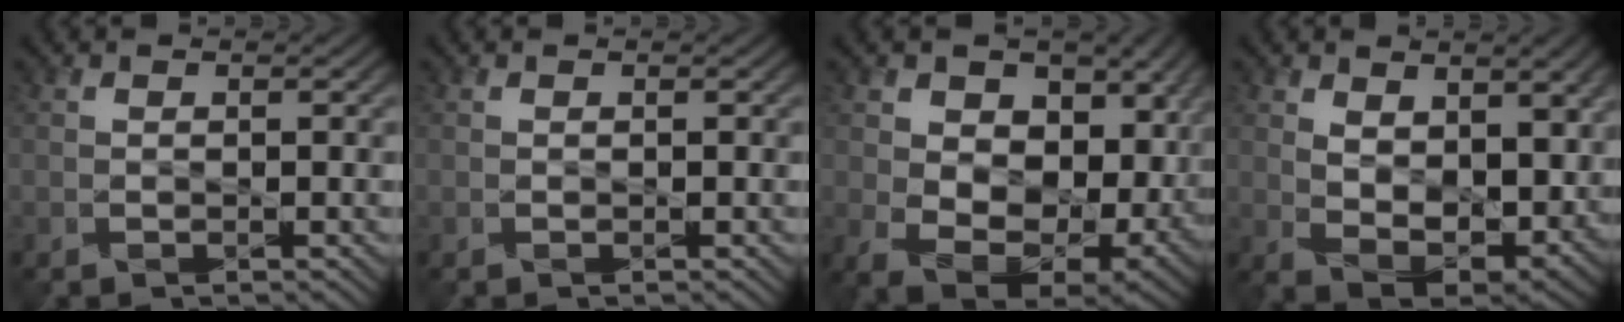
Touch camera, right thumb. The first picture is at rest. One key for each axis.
{"total": 0.0}
{"total": 14.3, "fx": 2.3, "fy": 10.0, "fz": 10.0, "tx": -0.181, "ty": -0.021, "tz": 0.055}
{"total": 9.6, "fx": 2.9, "fy": 5.9, "fz": 7.1, "tx": -0.143, "ty": -0.019, "tz": 0.058}